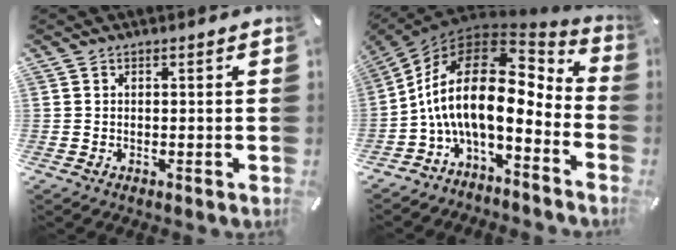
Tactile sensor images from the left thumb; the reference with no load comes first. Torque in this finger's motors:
{"motor_torque": [0.51, 3.73, 2.58, 0.19, 1.02]}